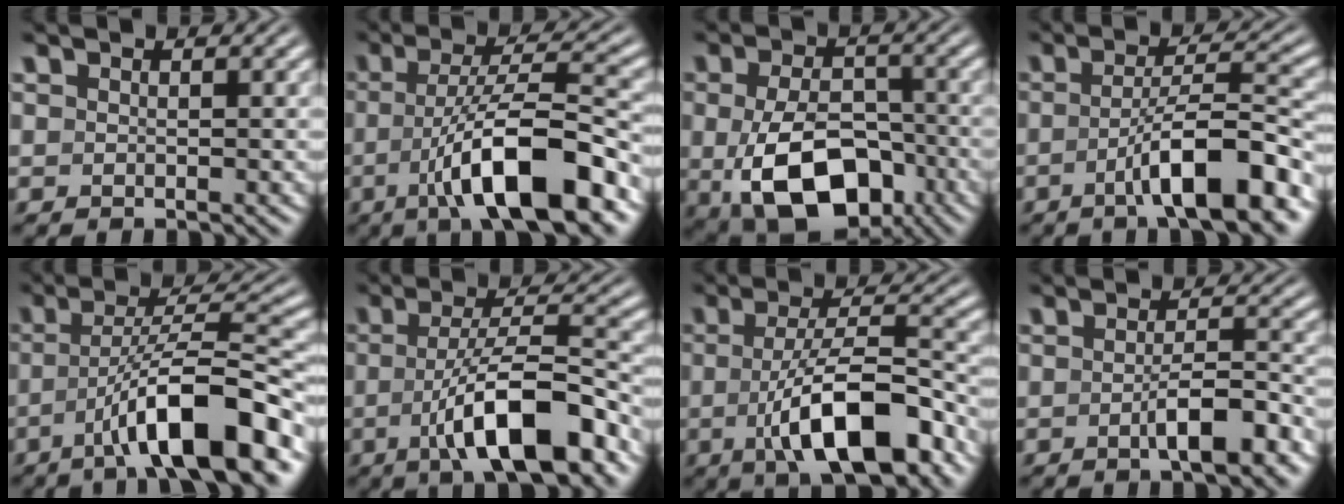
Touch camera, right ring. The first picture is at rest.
{"total": 8.9, "force": [-3.5, 1.9, 7.9], "torque": [-0.125, -0.011, -0.047]}
{"total": 9.1, "force": [-3.9, 5.3, 6.3], "torque": [-0.109, -0.034, -0.044]}
{"total": 6.7, "force": [-3.3, 0.6, 5.8], "torque": [-0.082, -0.001, -0.050]}
{"total": 8.3, "force": [-3.6, 1.2, 7.3], "torque": [-0.114, -0.004, -0.050]}
{"total": 7.8, "force": [-3.3, 1.7, 6.9], "torque": [-0.104, -0.008, -0.047]}
{"total": 8.4, "force": [-3.2, 2.5, 7.3], "torque": [-0.110, -0.011, -0.044]}
{"total": 3.8, "force": [-2.4, 0.4, 2.9], "torque": [-0.035, 0.002, -0.044]}